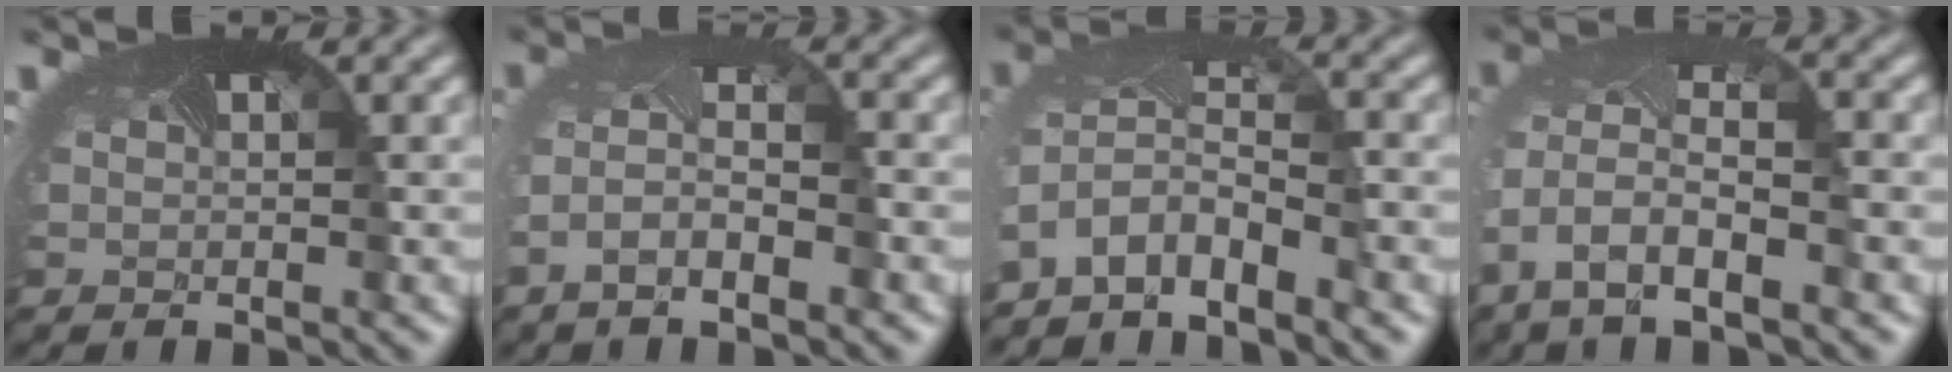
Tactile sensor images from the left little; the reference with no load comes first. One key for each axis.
{"total": 3.8, "fx": -2.2, "fy": 1.3, "fz": 2.9, "tx": -0.068, "ty": -0.009, "tz": -0.043}
{"total": 4.9, "fx": -3.7, "fy": 1.6, "fz": 2.9, "tx": -0.063, "ty": -0.012, "tz": -0.074}
{"total": 8.8, "fx": -3.4, "fy": 4.6, "fz": 6.6, "tx": -0.153, "ty": -0.023, "tz": -0.042}